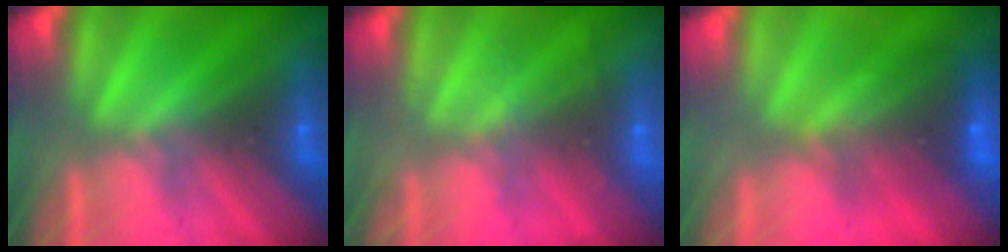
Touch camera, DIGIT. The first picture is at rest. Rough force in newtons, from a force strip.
{"total": 2.0}
{"total": 7.4}